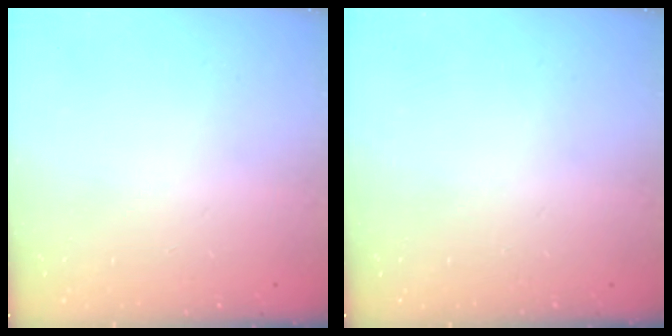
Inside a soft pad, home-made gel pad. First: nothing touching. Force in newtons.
{"total": 0.0}